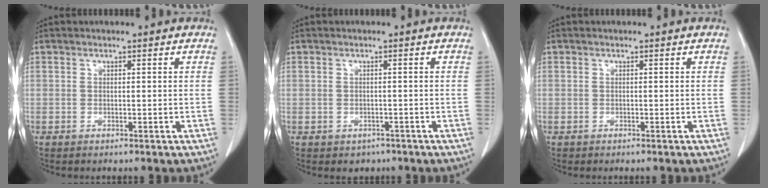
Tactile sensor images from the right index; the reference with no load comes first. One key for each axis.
{"total": 2.0, "fx": -1.1, "fy": 1.6, "fz": 0.3, "tx": -0.005, "ty": 0.004, "tz": -0.010}
{"total": 0.0}